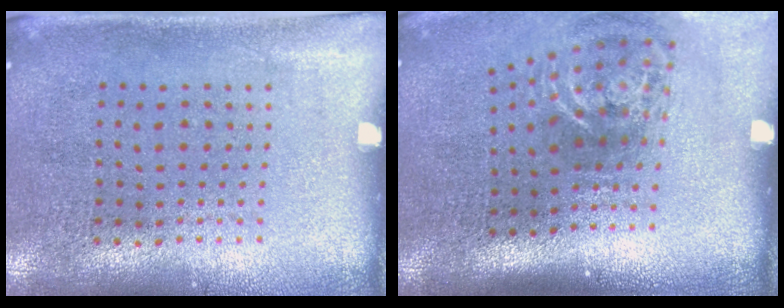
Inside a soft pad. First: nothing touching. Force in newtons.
{"total": 1.9, "press": 1.2, "slide": 1.5}